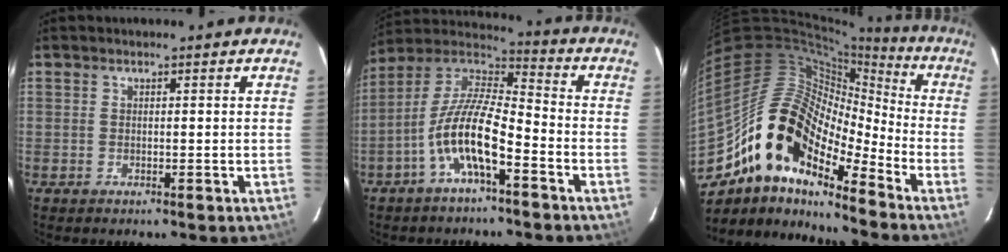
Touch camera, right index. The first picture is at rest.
{"total": 12.6, "force": [-5.8, 3.3, 10.6], "torque": [-0.214, 0.002, -0.116]}
{"total": 18.3, "force": [-12.0, 7.7, 11.5], "torque": [-0.201, -0.003, -0.243]}